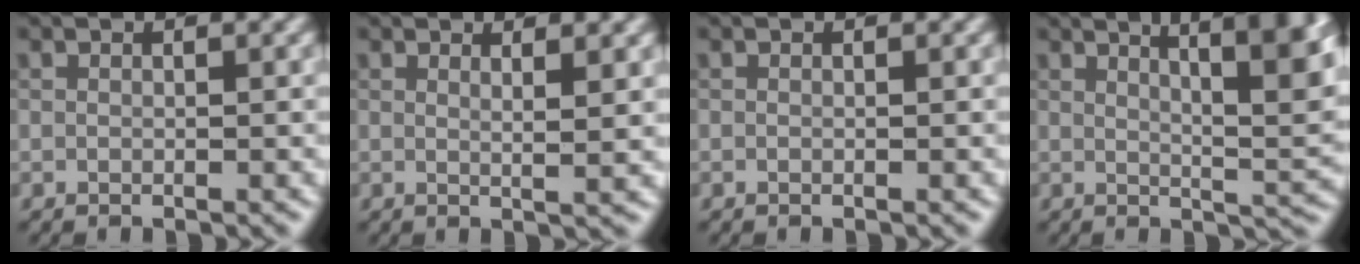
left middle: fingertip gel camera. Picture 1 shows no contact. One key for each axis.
{"total": 2.3, "fx": 1.0, "fy": 0.6, "fz": 1.9, "tx": -0.019, "ty": 0.003, "tz": 0.010}
{"total": 0.0}
{"total": 9.8, "fx": 4.6, "fy": 2.5, "fz": 8.4, "tx": -0.070, "ty": 0.030, "tz": 0.054}